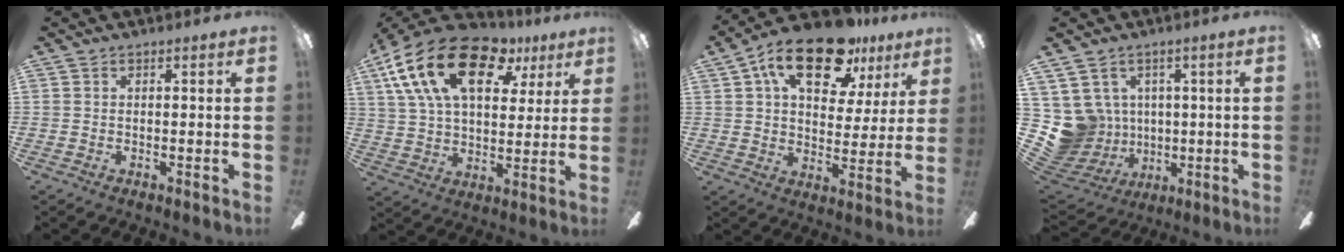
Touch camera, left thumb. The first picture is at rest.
{"total": 22.9, "force": [11.4, 12.2, 15.7], "torque": [-0.291, -0.046, 0.190]}
{"total": 18.6, "force": [11.0, 9.1, 11.9], "torque": [-0.192, -0.043, 0.187]}
{"total": 10.0, "force": [1.2, 9.8, 1.7], "torque": [-0.088, -0.021, 0.029]}